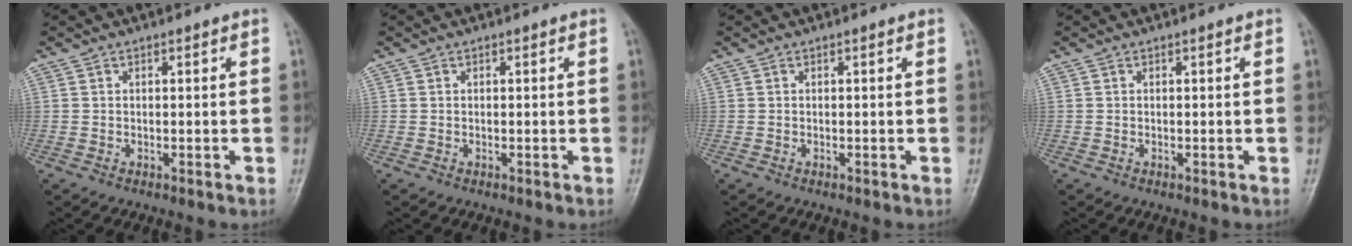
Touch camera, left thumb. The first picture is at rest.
{"total": 0.0}
{"total": 0.0}
{"total": 0.0}